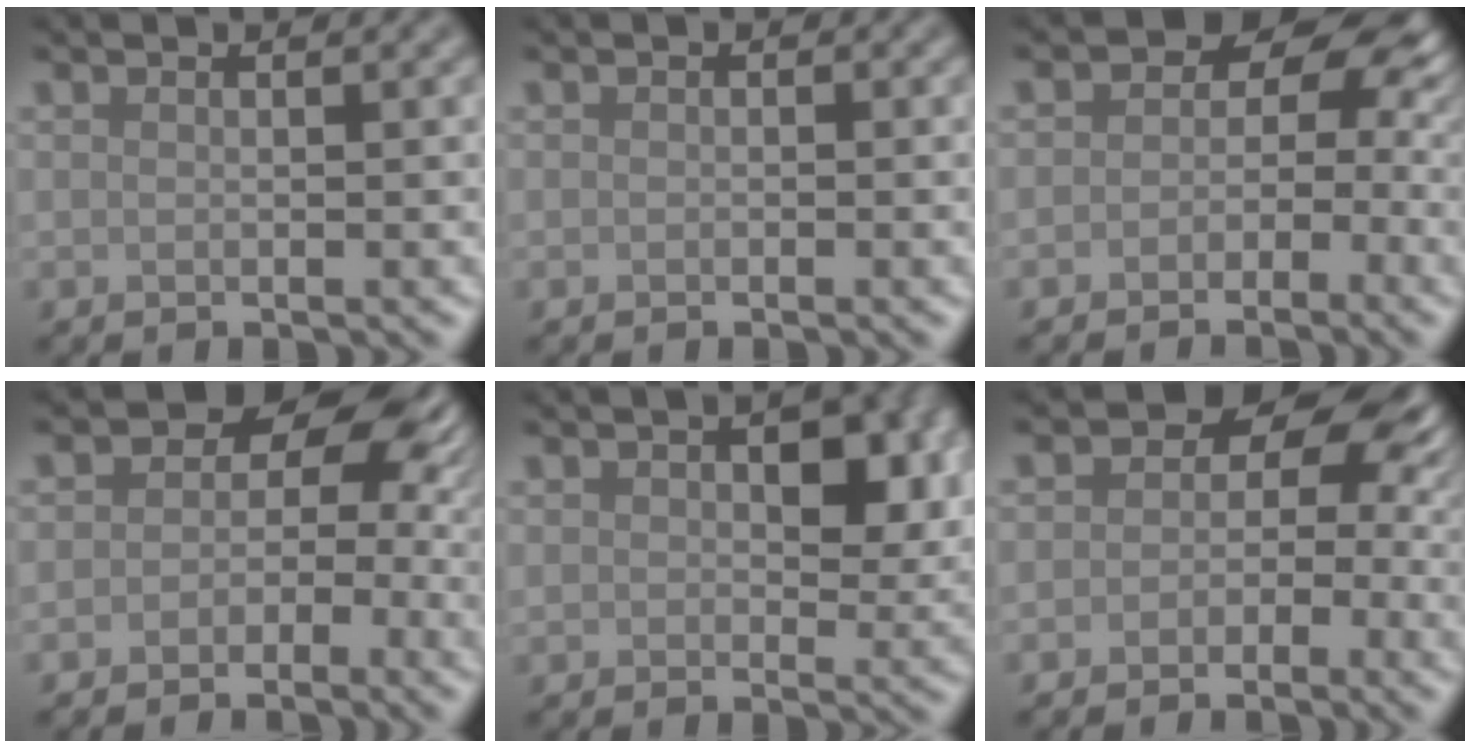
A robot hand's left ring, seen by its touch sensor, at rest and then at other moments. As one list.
[{"total": 0.5, "force": [-0.4, 0.2, -0.2], "torque": [0.005, -0.002, -0.005]}, {"total": 4.9, "force": [-0.6, 3.9, 2.9], "torque": [-0.015, 0.005, -0.023]}, {"total": 5.1, "force": [-0.7, 4.0, 3.0], "torque": [-0.010, 0.007, -0.029]}, {"total": 5.6, "force": [1.1, 3.3, 4.3], "torque": [-0.068, -0.003, 0.026]}, {"total": 5.5, "force": [-0.2, 4.4, 3.3], "torque": [-0.006, 0.008, -0.023]}]